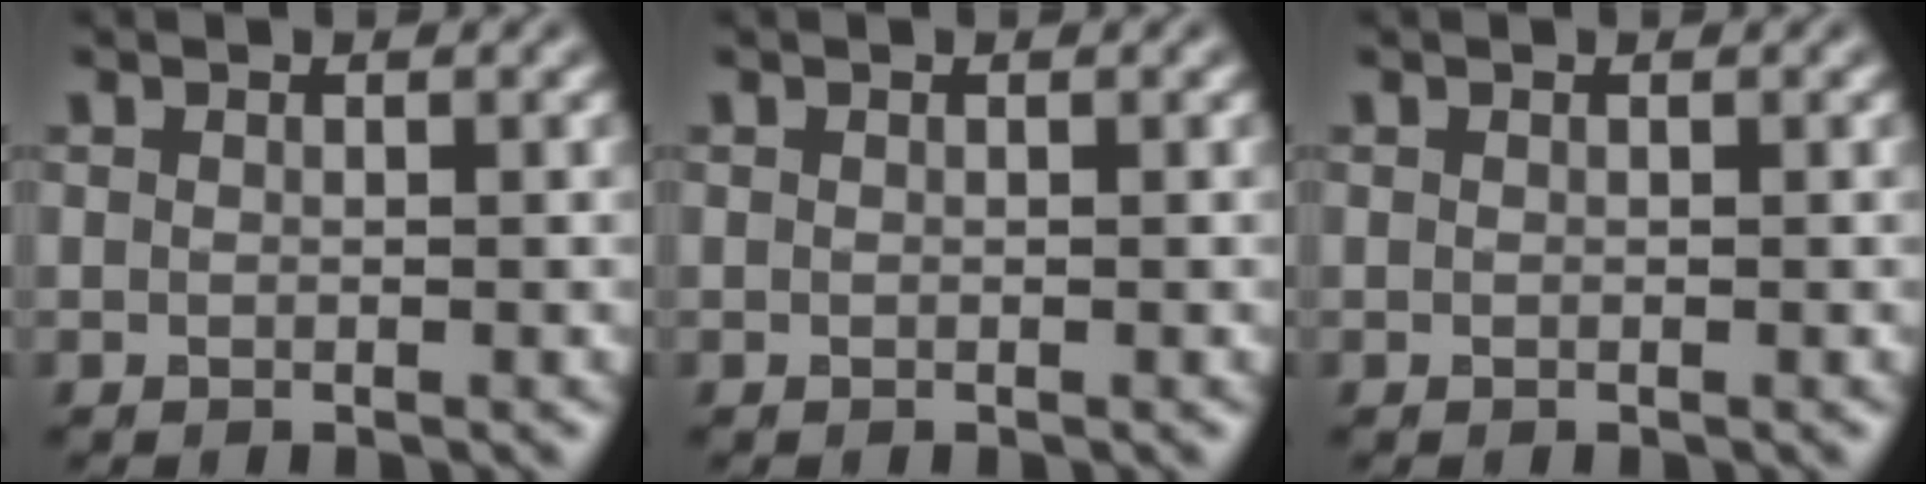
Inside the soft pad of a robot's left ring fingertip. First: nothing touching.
{"total": 0.0}
{"total": 0.0}